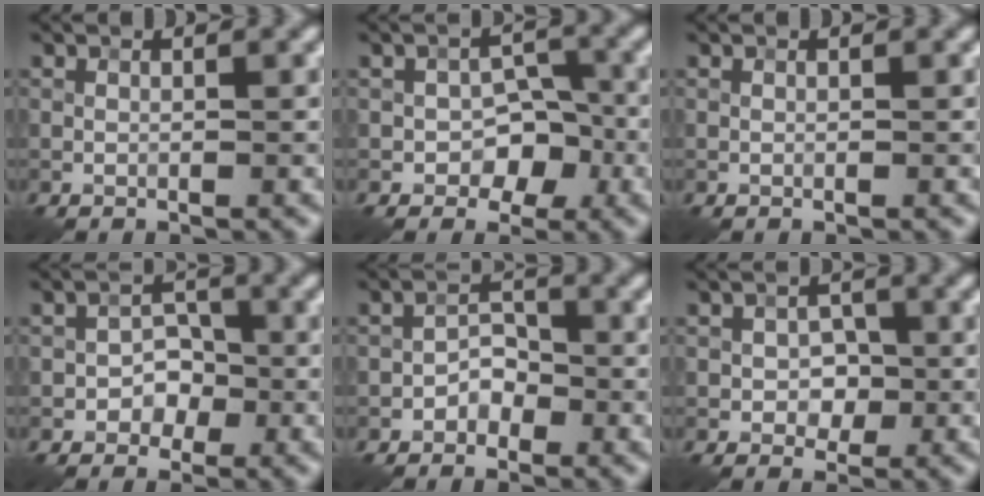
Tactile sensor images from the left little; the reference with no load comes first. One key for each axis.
{"total": 4.2, "fx": -1.5, "fy": 3.1, "fz": 2.4, "tx": -0.021, "ty": 0.001, "tz": -0.026}
{"total": 0.0}
{"total": 2.6, "fx": -0.9, "fy": 2.1, "fz": 1.3, "tx": -0.004, "ty": 0.004, "tz": -0.022}
{"total": 2.1, "fx": -1.2, "fy": 1.5, "fz": 1.0, "tx": -0.013, "ty": 0.009, "tz": -0.022}
{"total": 2.5, "fx": -0.4, "fy": 2.0, "fz": 1.5, "tx": -0.018, "ty": -0.002, "tz": -0.010}